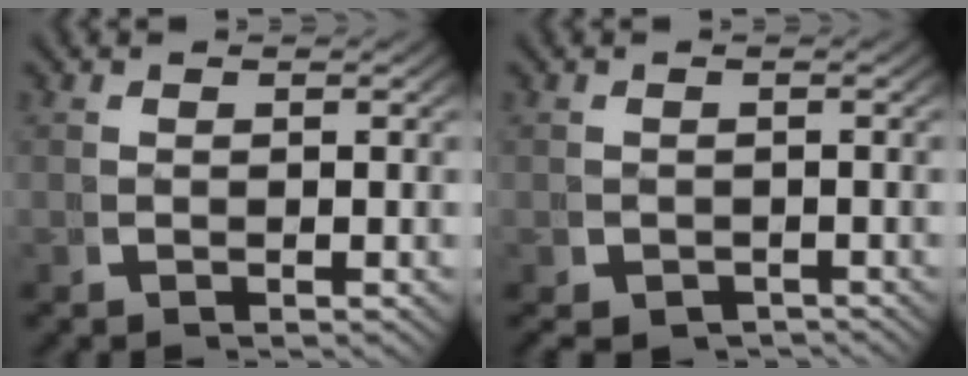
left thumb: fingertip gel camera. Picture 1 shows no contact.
{"total": 2.0, "force": [-1.5, 1.1, 0.6], "torque": [-0.007, -0.015, -0.019]}